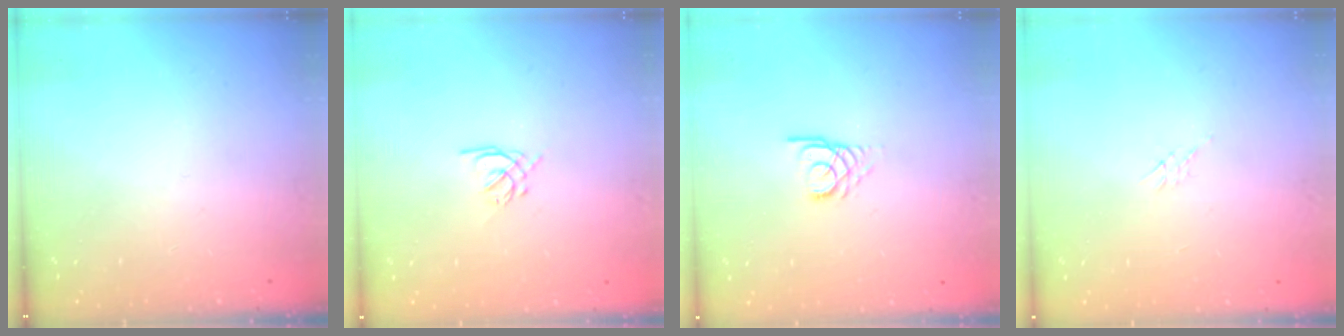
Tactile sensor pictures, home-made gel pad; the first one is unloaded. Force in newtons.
{"total": 1.2, "press": 1.1, "slide": 0.5}
{"total": 3.0, "press": 3.0, "slide": 0.4}
{"total": 2.6, "press": 2.6, "slide": 0.2}